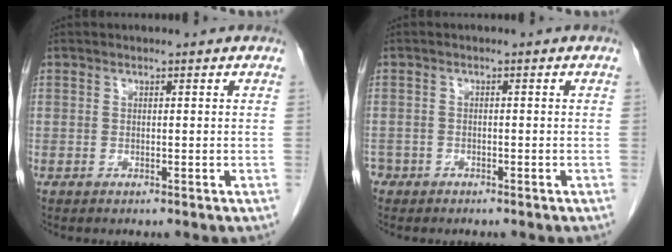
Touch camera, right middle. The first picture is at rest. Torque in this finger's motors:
{"motor_torque": [0.57, -0.26, 0.39, -0.03]}